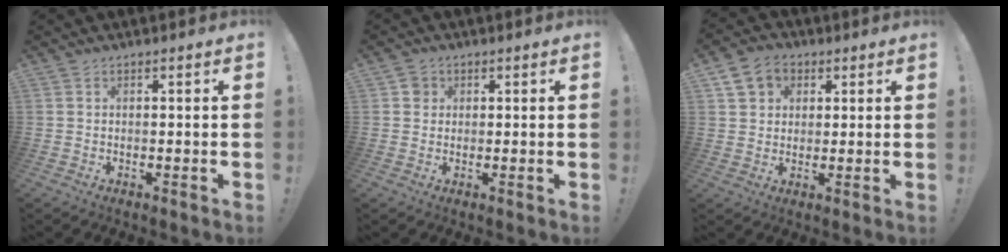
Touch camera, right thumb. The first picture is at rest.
{"total": 2.7, "force": [0.8, 2.5, 0.7], "torque": [-0.004, 0.004, 0.014]}
{"total": 8.4, "force": [3.6, 6.8, 3.3], "torque": [-0.054, -0.005, 0.075]}